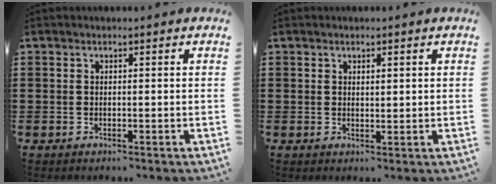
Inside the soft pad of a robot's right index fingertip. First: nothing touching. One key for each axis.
{"total": 0.9, "fx": 0.6, "fy": 0.5, "fz": 0.4, "tx": -0.009, "ty": 0.004, "tz": 0.011}